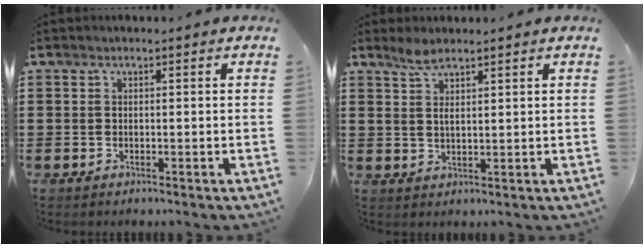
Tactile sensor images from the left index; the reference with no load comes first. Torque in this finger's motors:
{"motor_torque": [0.76, -0.29, 0.26, 0.03]}